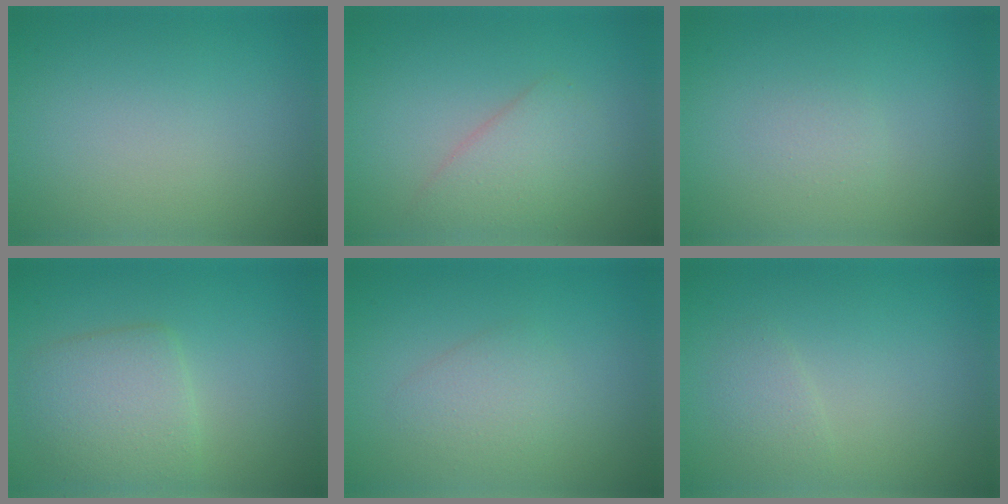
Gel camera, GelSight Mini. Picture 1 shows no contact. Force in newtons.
{"total": 2.8, "press": 2.7, "slide": 0.2}
{"total": 0.8, "press": 0.8, "slide": 0.0}
{"total": 4.1, "press": 4.1, "slide": 0.1}
{"total": 2.0, "press": 2.0, "slide": 0.1}
{"total": 1.2, "press": 1.2, "slide": 0.0}